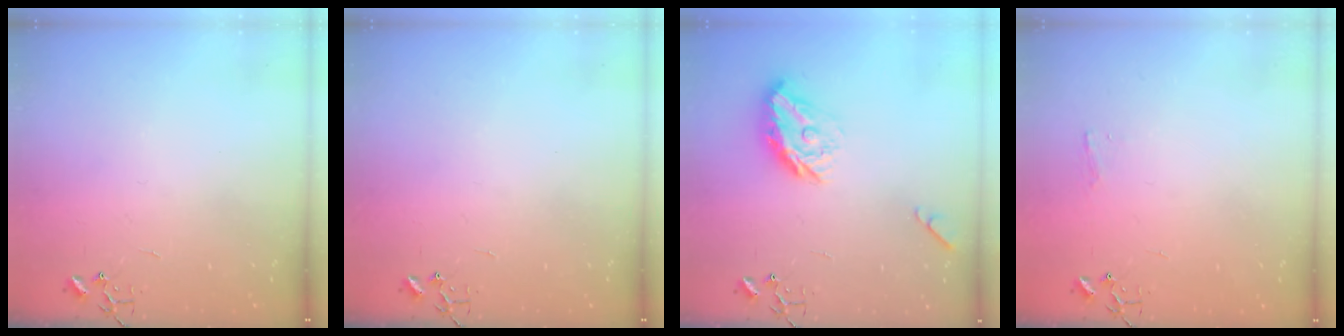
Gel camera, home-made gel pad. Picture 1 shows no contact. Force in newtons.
{"total": 0.0}
{"total": 13.5, "press": 13.4, "slide": 0.7}
{"total": 3.7, "press": 3.6, "slide": 0.6}